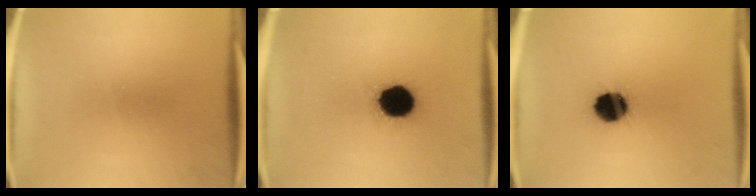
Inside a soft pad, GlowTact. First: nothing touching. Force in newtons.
{"total": 13.8}
{"total": 11.2}